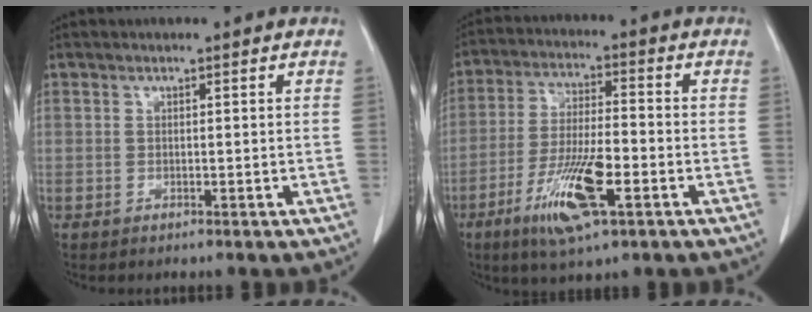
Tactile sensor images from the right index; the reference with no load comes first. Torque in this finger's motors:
{"motor_torque": [0.47, -0.04, 0.27, 0.16]}